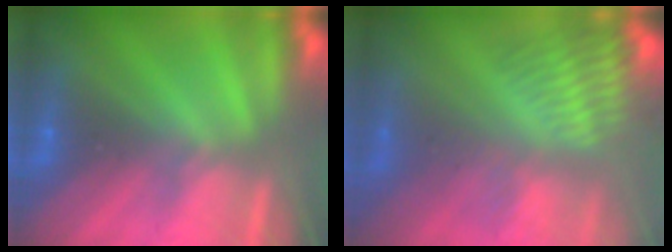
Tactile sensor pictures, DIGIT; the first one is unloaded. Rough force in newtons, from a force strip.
{"total": 4.8}